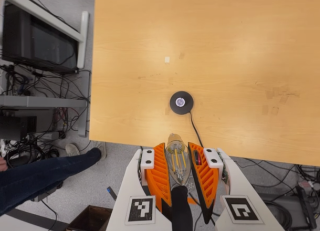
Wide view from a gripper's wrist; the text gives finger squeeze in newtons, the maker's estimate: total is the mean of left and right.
{"total": 15.5, "left": 16.5, "right": 14.5}